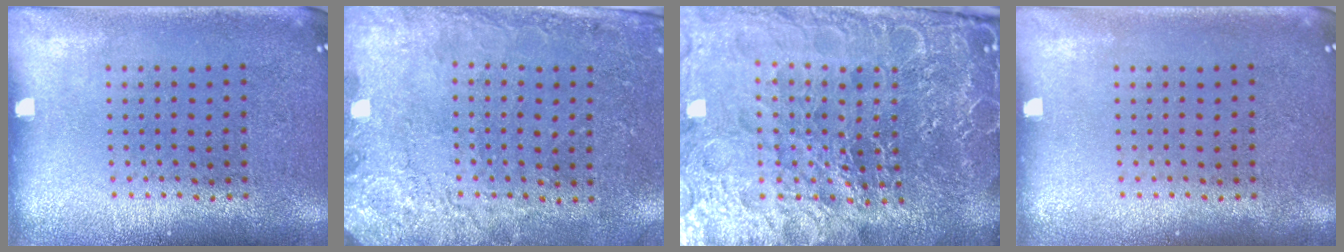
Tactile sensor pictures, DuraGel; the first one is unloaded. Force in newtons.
{"total": 2.5, "press": 2.1, "slide": 1.3}
{"total": 6.5, "press": 5.7, "slide": 3.0}
{"total": 0.0}